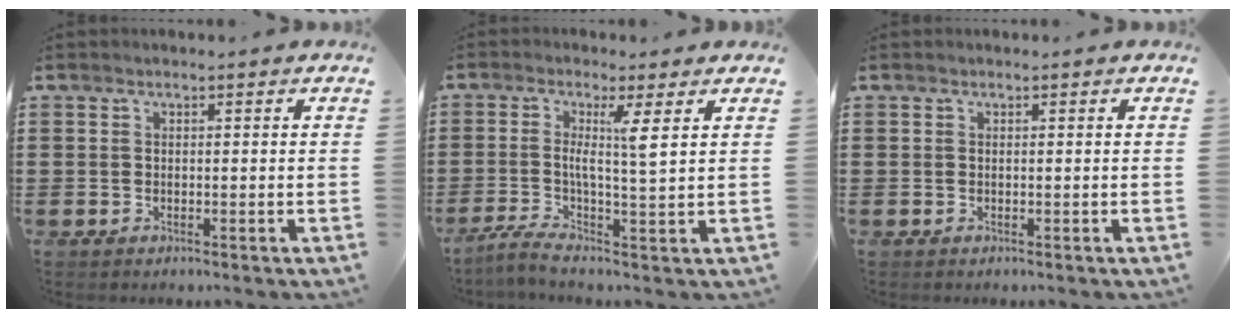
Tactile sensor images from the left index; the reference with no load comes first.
{"total": 5.3, "force": [1.8, -0.8, 4.9], "torque": [-0.099, -0.016, 0.024]}
{"total": 0.0}